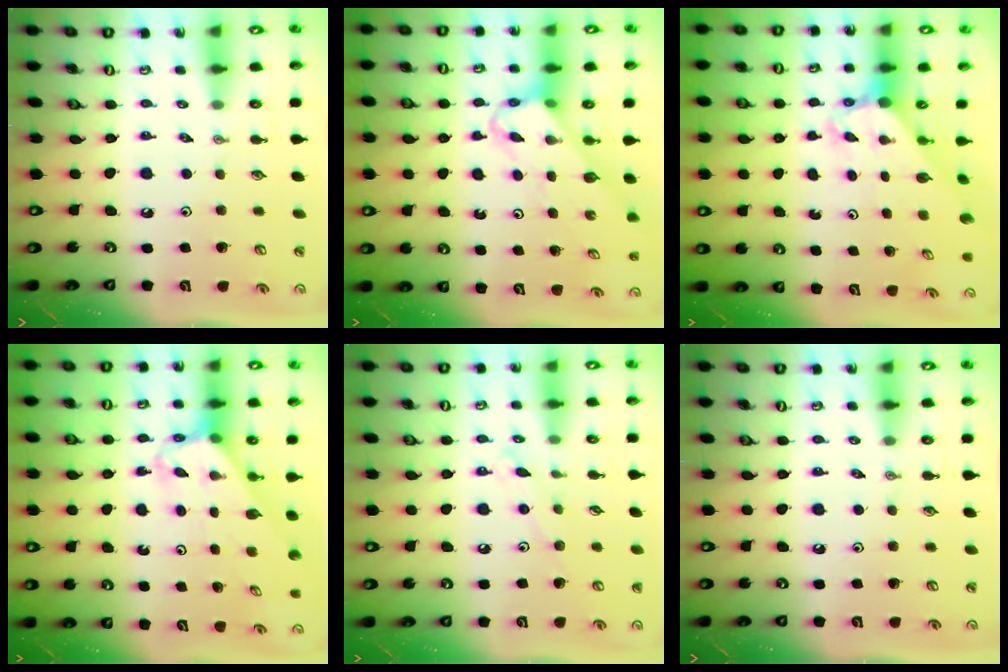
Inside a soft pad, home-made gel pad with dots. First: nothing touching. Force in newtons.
{"total": 3.8, "press": 3.8, "slide": 0.2}
{"total": 3.1, "press": 3.1, "slide": 0.2}
{"total": 3.5, "press": 3.5, "slide": 0.5}
{"total": 7.0, "press": 7.0, "slide": 0.2}
{"total": 0.0}